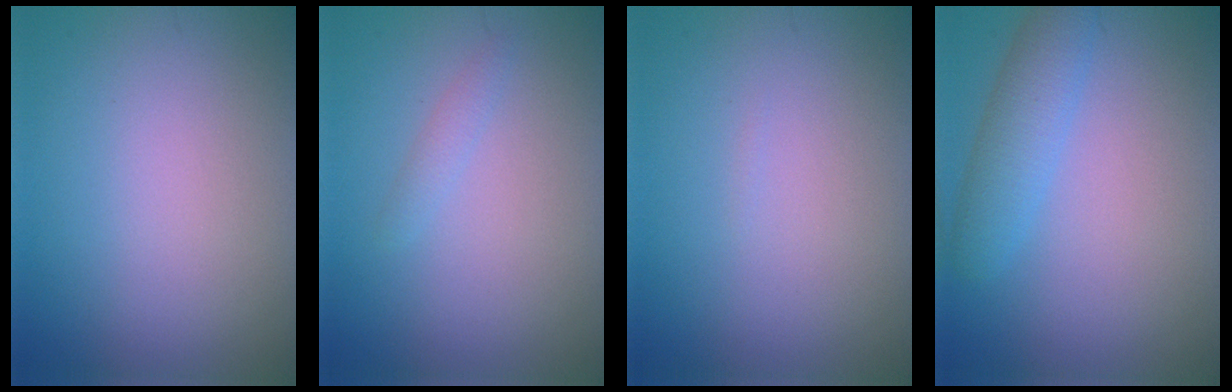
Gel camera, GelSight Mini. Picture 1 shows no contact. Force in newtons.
{"total": 1.0, "press": 1.0, "slide": 0.0}
{"total": 0.0}
{"total": 3.2, "press": 3.2, "slide": 0.1}